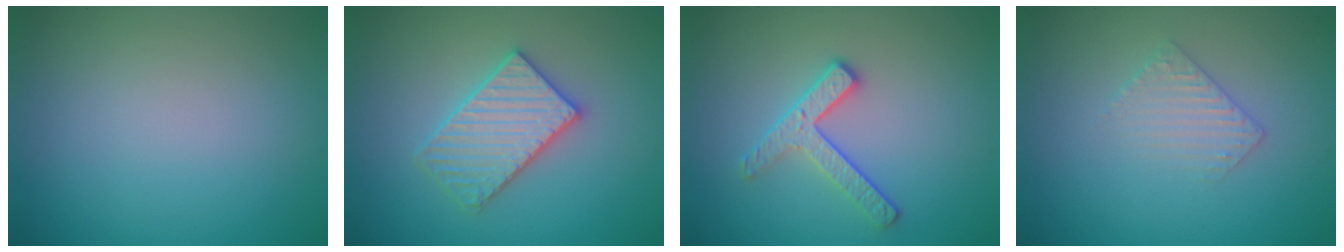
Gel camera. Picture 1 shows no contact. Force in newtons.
{"total": 3.7, "press": 3.7, "slide": 0.6}
{"total": 2.8, "press": 2.5, "slide": 1.3}
{"total": 1.9, "press": 1.9, "slide": 0.5}